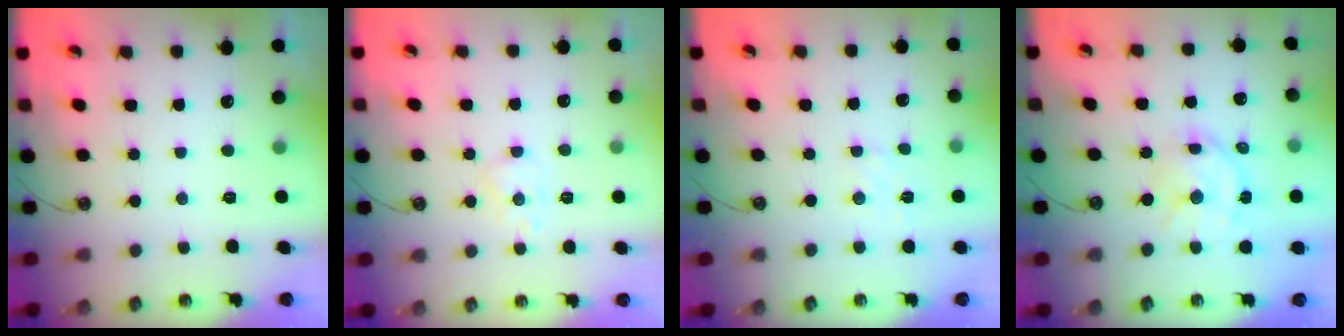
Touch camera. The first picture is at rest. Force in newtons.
{"total": 4.8, "press": 4.7, "slide": 1.2}
{"total": 2.9, "press": 2.9, "slide": 0.5}
{"total": 11.4, "press": 11.4, "slide": 0.7}